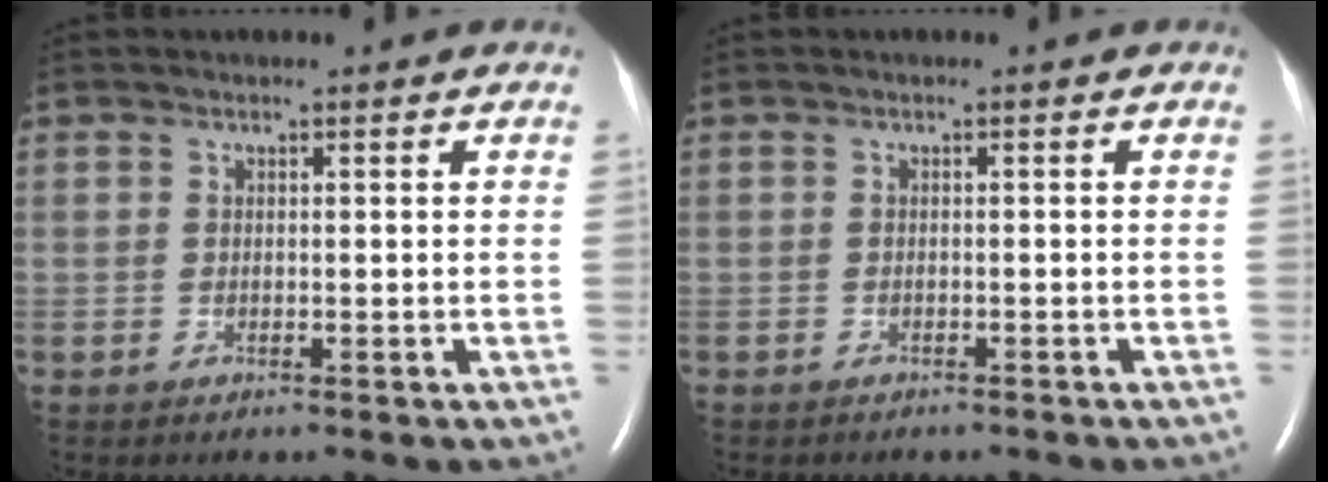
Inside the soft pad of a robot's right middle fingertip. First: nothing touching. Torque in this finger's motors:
{"motor_torque": [0.33, -0.38, 0.03, 0.04]}